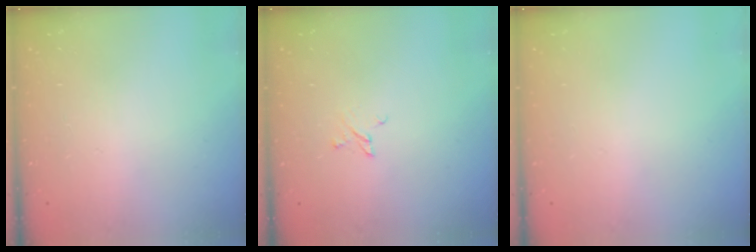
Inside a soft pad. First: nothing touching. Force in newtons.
{"total": 2.7, "press": 2.7, "slide": 0.4}
{"total": 0.0}